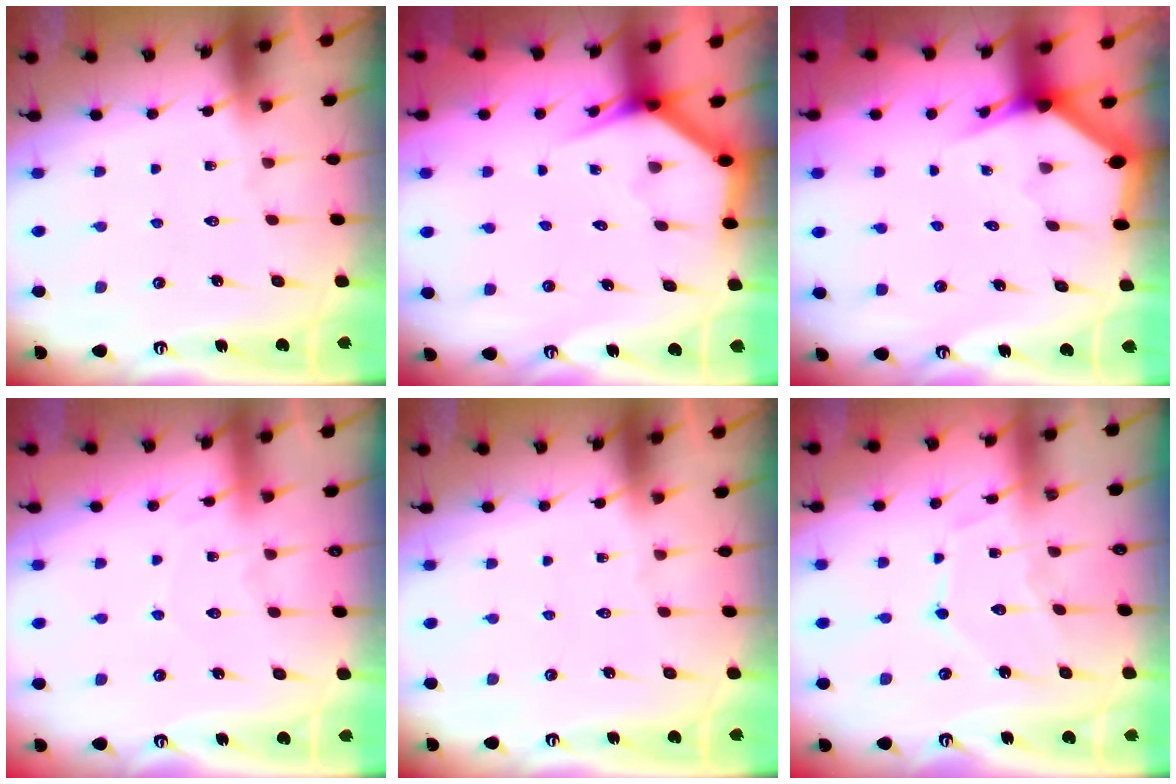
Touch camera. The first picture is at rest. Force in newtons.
{"total": 3.4, "press": 3.4, "slide": 0.3}
{"total": 3.0, "press": 3.0, "slide": 0.0}
{"total": 6.0, "press": 6.0, "slide": 0.7}
{"total": 0.0}
{"total": 10.4, "press": 10.4, "slide": 0.5}